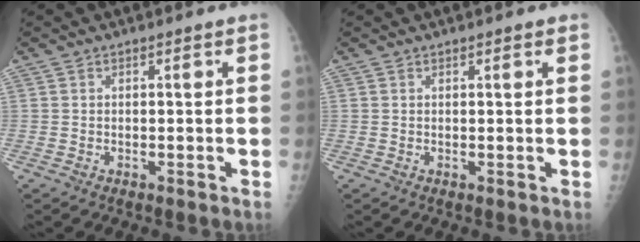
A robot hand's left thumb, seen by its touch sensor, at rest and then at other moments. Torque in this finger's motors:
{"motor_torque": [-0.11, -0.23, -0.30, -0.16, 0.06]}